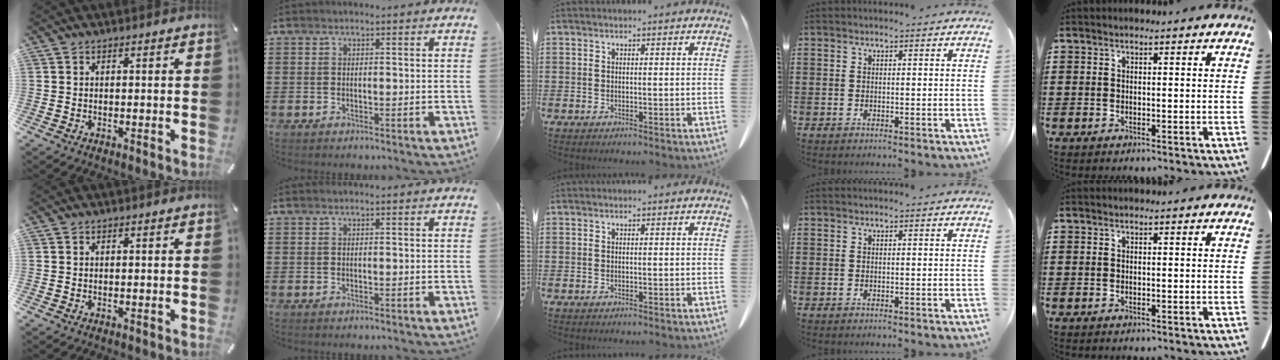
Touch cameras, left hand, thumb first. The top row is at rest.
{}